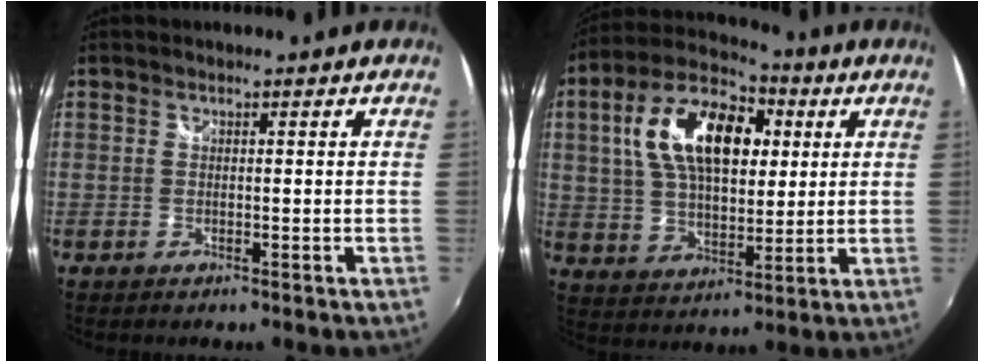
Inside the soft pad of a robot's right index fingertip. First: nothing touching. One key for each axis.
{"total": 18.4, "fx": 4.9, "fy": 10.3, "fz": 14.5, "tx": -0.274, "ty": 0.036, "tz": 0.084}